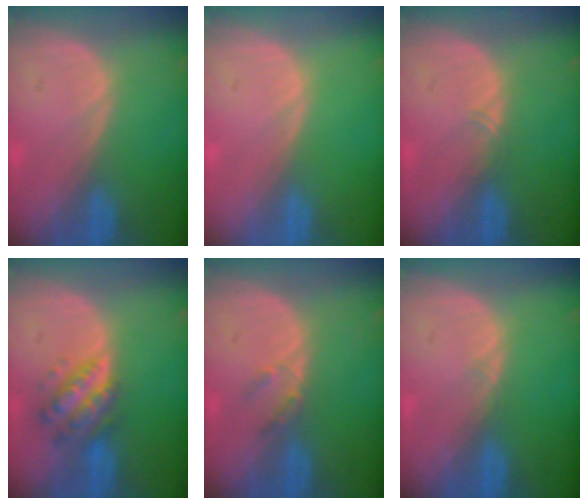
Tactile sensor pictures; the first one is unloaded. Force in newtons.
{"total": 0.0}
{"total": 0.8, "press": 0.7, "slide": 0.4}
{"total": 6.1, "press": 6.1, "slide": 0.4}
{"total": 2.0, "press": 1.8, "slide": 0.9}
{"total": 0.5, "press": 0.5, "slide": 0.1}